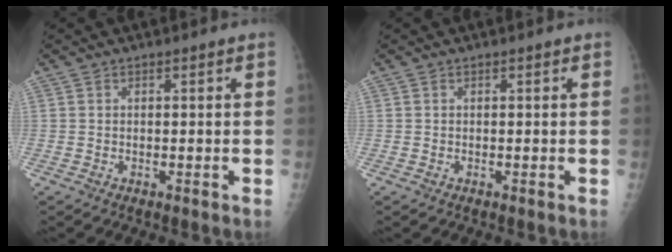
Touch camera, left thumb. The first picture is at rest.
{"total": 0.0}